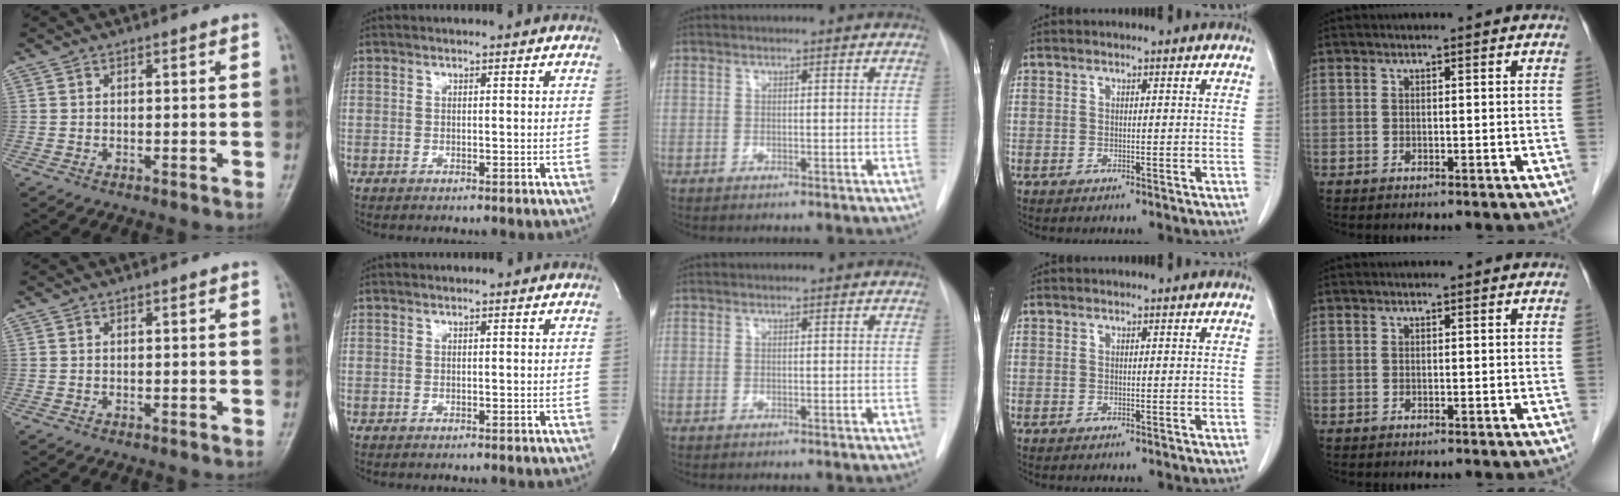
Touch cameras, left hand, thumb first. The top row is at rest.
{}